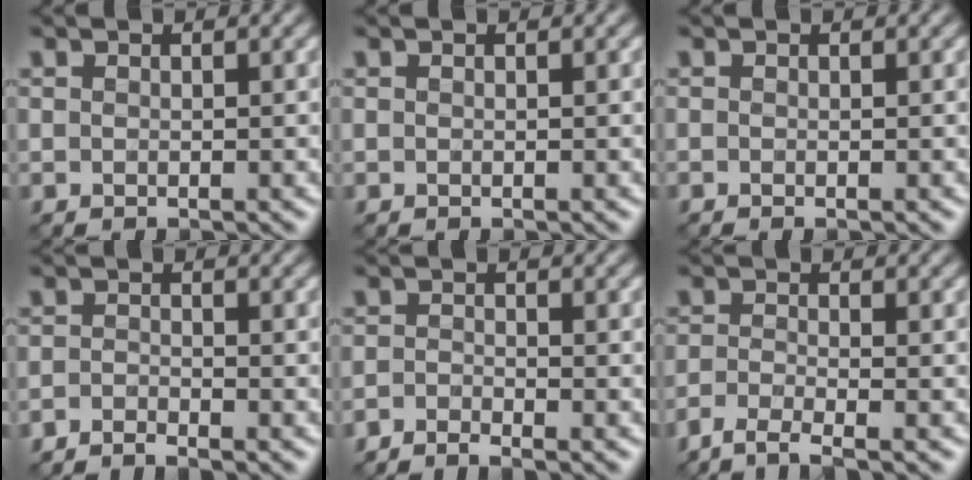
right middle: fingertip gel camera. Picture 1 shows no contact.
{"total": 0.0}
{"total": 0.0}
{"total": 1.4, "force": [-1.4, -0.1, 0.4], "torque": [-0.012, -0.002, -0.032]}
{"total": 1.7, "force": [-1.6, -0.1, 0.6], "torque": [-0.016, -0.004, -0.038]}
{"total": 2.8, "force": [-2.3, 0.2, 1.6], "torque": [-0.043, -0.007, -0.060]}